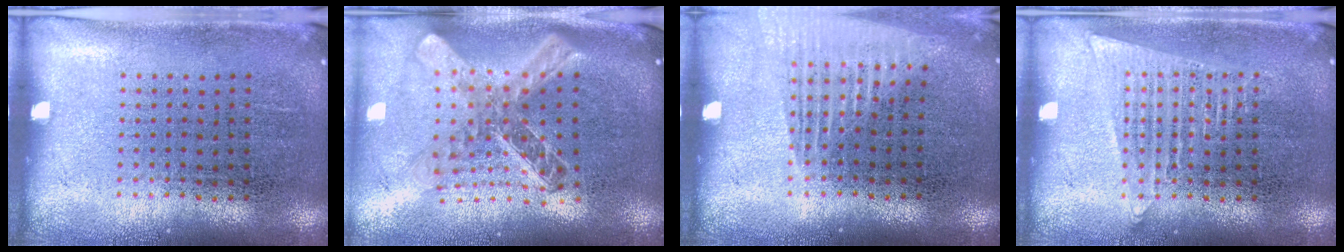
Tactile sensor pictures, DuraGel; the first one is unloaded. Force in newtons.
{"total": 2.6, "press": 1.9, "slide": 1.7}
{"total": 1.3, "press": 1.2, "slide": 0.2}
{"total": 1.8, "press": 1.8, "slide": 0.3}